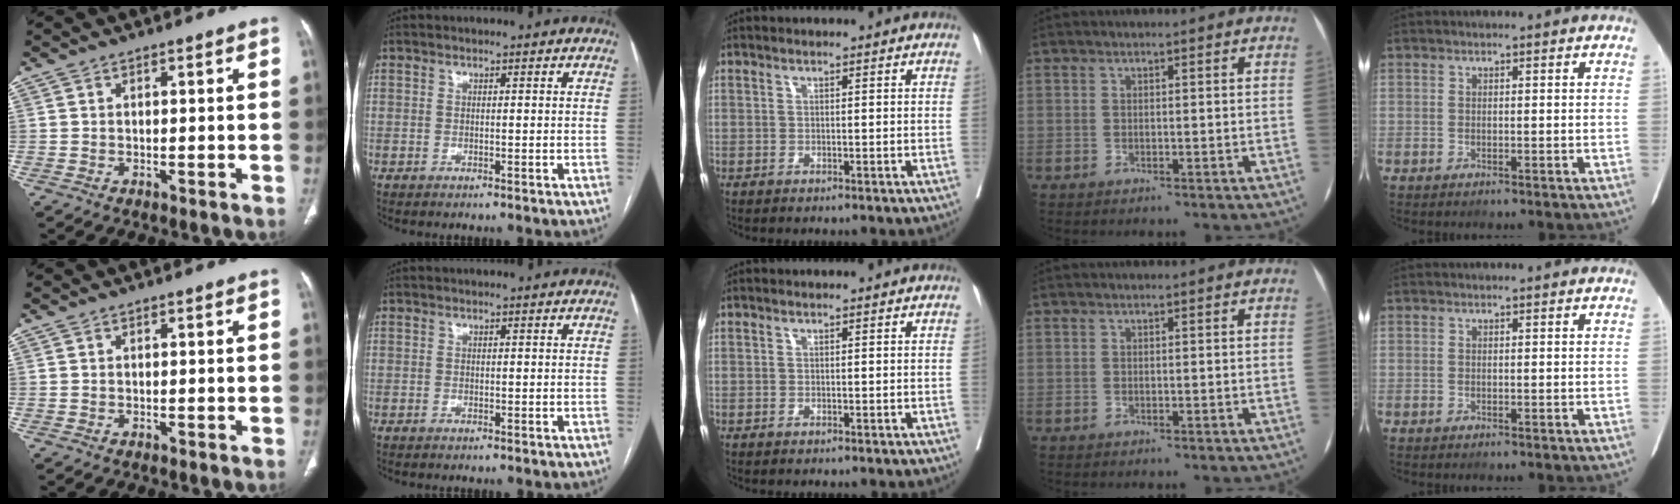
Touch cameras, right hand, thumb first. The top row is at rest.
{}